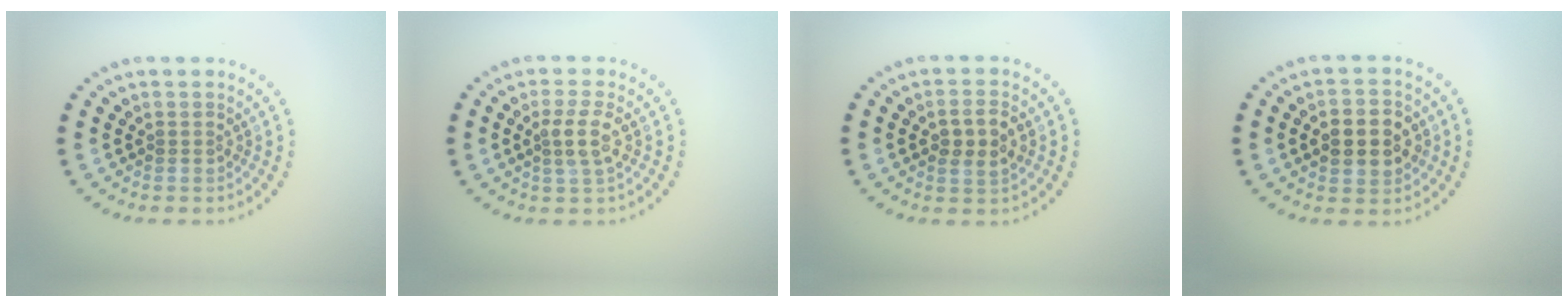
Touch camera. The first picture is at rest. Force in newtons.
{"total": 2.5, "press": 2.2, "slide": 1.1}
{"total": 2.6, "press": 2.6, "slide": 0.2}
{"total": 4.9, "press": 4.9, "slide": 0.3}